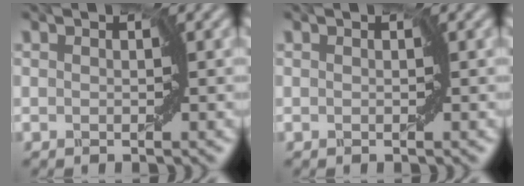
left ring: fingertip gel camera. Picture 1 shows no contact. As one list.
[{"total": 0.0}]